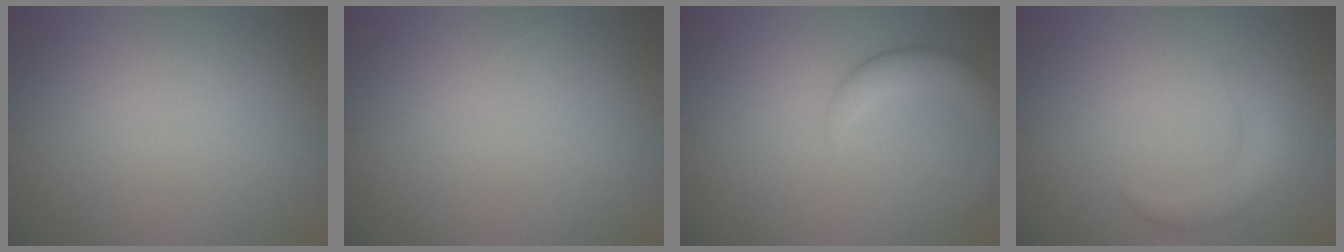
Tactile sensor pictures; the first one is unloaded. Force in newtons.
{"total": 0.0}
{"total": 4.0, "press": 4.0, "slide": 0.2}
{"total": 2.5, "press": 2.5, "slide": 0.2}